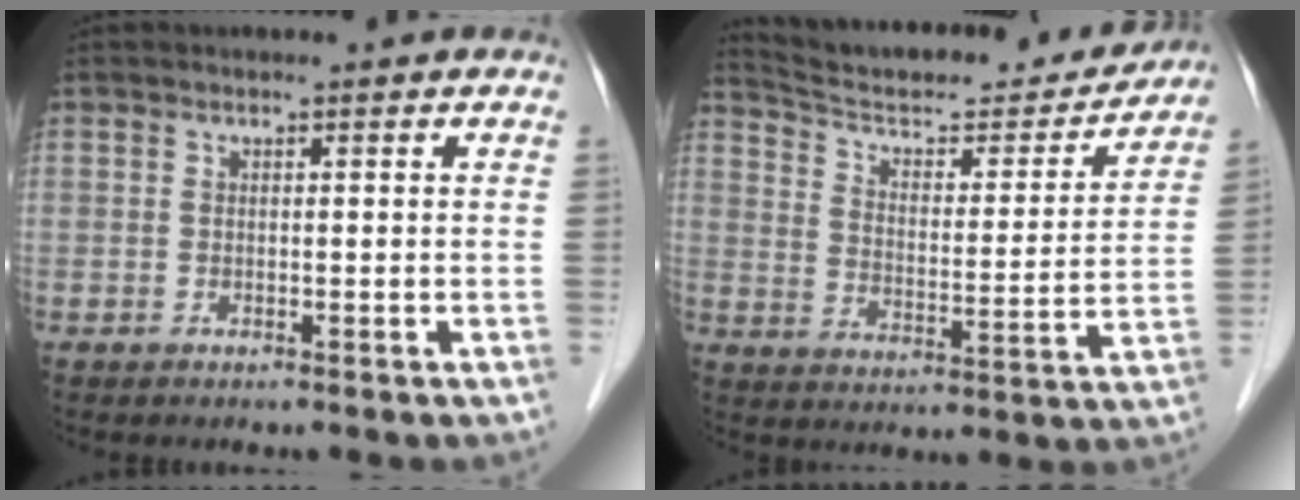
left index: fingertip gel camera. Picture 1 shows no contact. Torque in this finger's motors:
{"motor_torque": [-0.21, -0.82, 0.14, 0.02]}